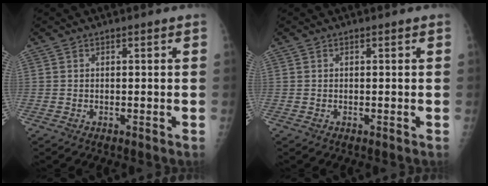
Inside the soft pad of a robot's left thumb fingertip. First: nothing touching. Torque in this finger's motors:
{"motor_torque": [0.01, 0.01, -0.02, 0.00, 0.00]}